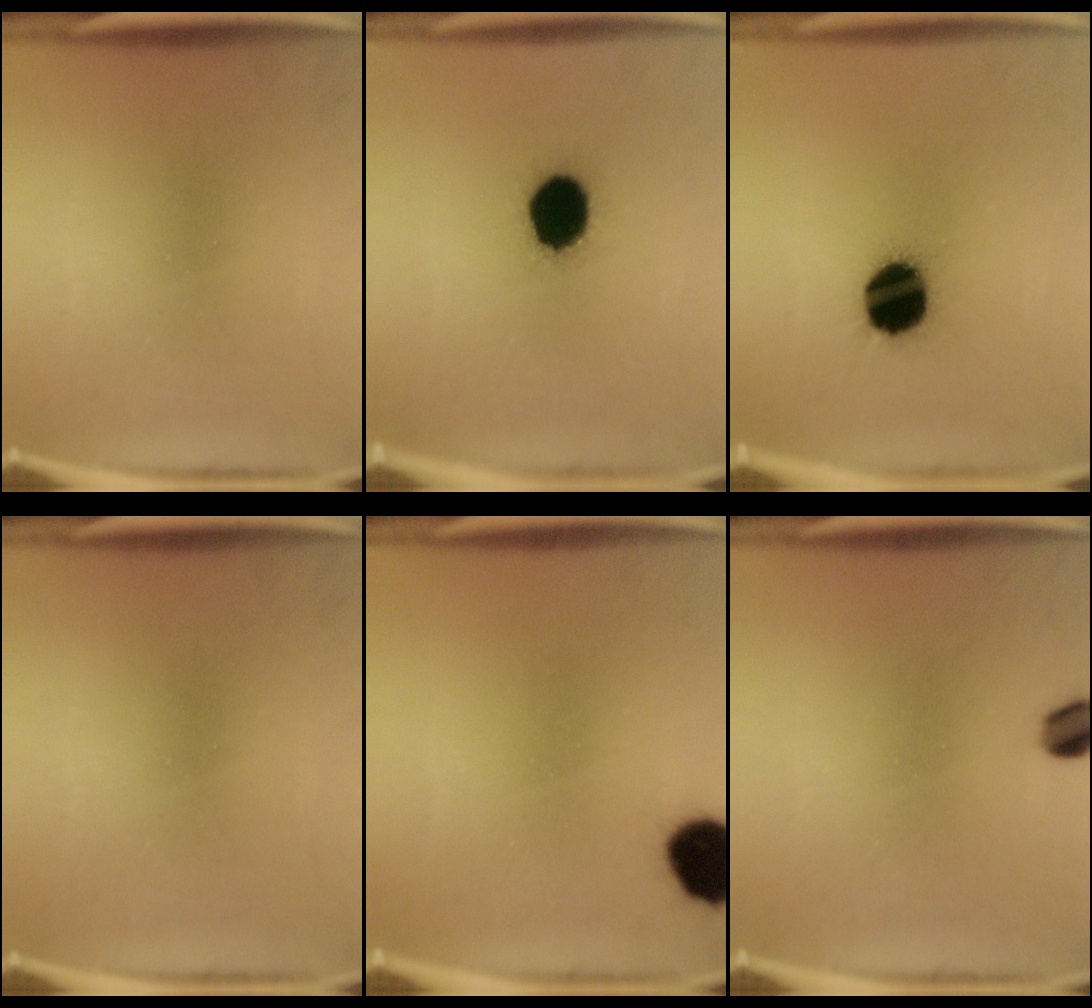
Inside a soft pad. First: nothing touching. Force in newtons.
{"total": 13.8}
{"total": 15.0}
{"total": 0.0}
{"total": 10.6}
{"total": 4.0}